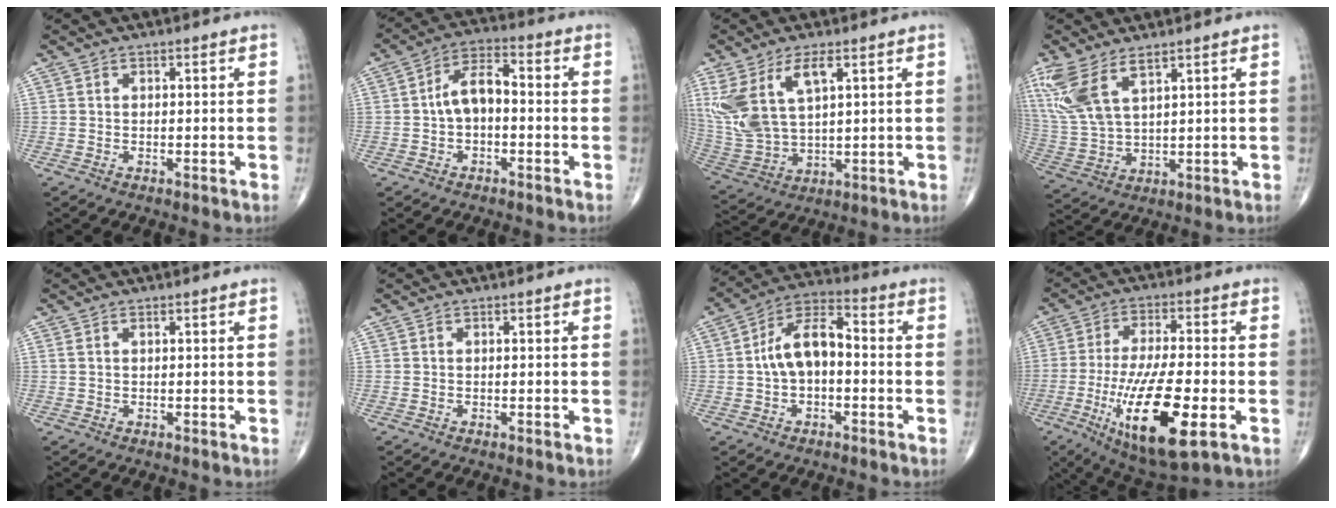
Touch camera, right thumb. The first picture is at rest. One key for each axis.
{"total": 7.1, "fx": -0.6, "fy": 4.0, "fz": 5.9, "tx": -0.099, "ty": 0.031, "tz": -0.021}
{"total": 13.7, "fx": 5.5, "fy": 6.4, "fz": 10.8, "tx": -0.237, "ty": -0.016, "tz": 0.124}
{"total": 11.1, "fx": 6.4, "fy": 4.2, "fz": 8.0, "tx": -0.189, "ty": -0.020, "tz": 0.146}
{"total": 0.8, "fx": 0.4, "fy": 0.2, "fz": 0.6, "tx": -0.020, "ty": 0.009, "tz": 0.012}
{"total": 0.0}
{"total": 10.2, "fx": -0.6, "fy": 5.8, "fz": 8.4, "tx": -0.147, "ty": 0.039, "tz": -0.021}
{"total": 18.7, "fx": -5.6, "fy": 5.2, "fz": 17.0, "tx": -0.325, "ty": -0.007, "tz": -0.085}